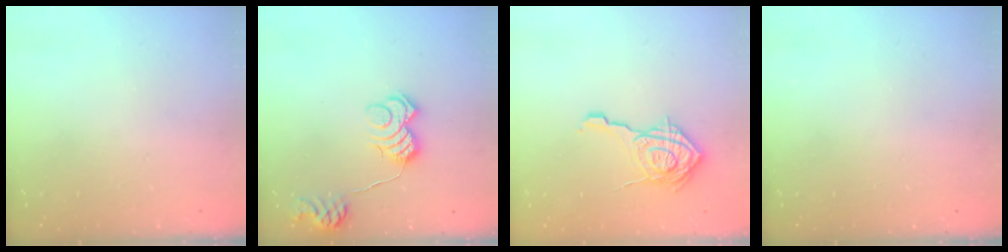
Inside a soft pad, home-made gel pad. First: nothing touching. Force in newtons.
{"total": 11.1, "press": 11.0, "slide": 0.7}
{"total": 15.4, "press": 15.4, "slide": 0.7}
{"total": 0.0}